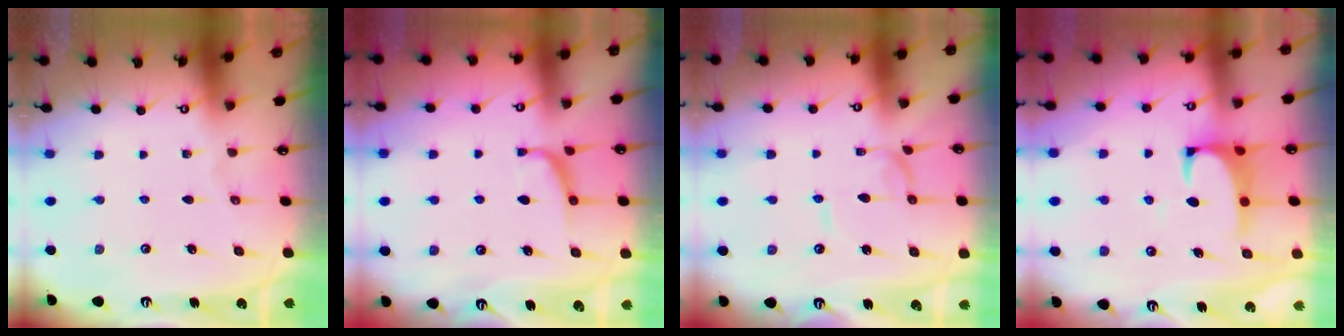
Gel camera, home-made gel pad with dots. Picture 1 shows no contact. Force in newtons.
{"total": 0.9, "press": 0.8, "slide": 0.4}
{"total": 1.1, "press": 1.1, "slide": 0.0}
{"total": 1.6, "press": 1.3, "slide": 0.8}